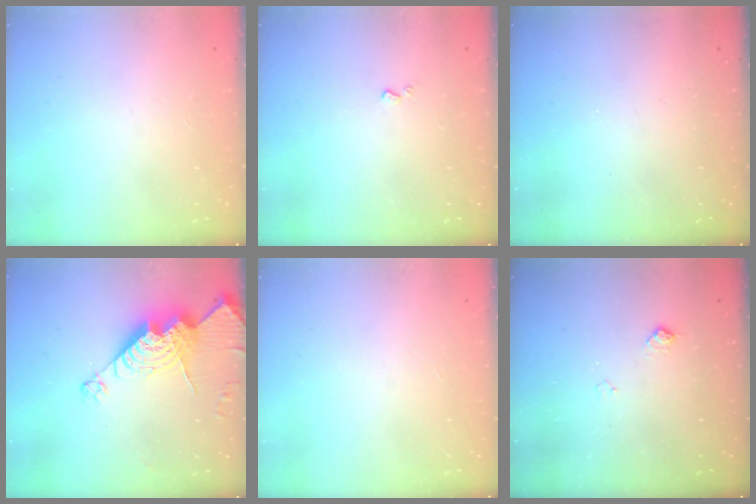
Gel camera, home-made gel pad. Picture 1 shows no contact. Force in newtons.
{"total": 0.7, "press": 0.7, "slide": 0.2}
{"total": 0.0}
{"total": 17.2, "press": 17.2, "slide": 1.7}
{"total": 0.0}
{"total": 5.0, "press": 5.0, "slide": 0.7}